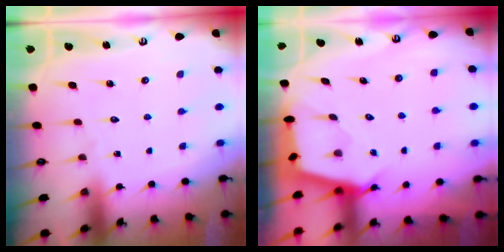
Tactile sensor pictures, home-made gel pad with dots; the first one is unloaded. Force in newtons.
{"total": 2.8, "press": 2.8, "slide": 0.3}